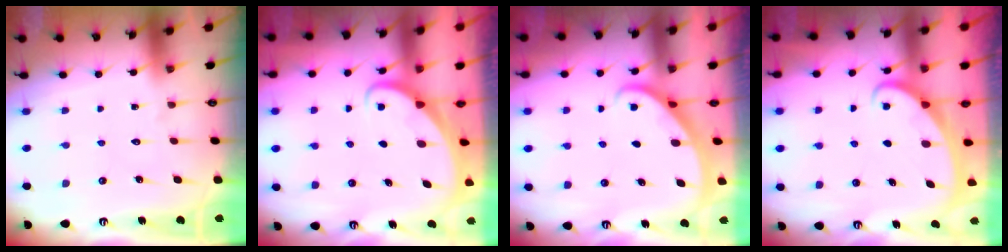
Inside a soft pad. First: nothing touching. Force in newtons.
{"total": 1.6, "press": 1.6, "slide": 0.1}
{"total": 2.3, "press": 2.3, "slide": 0.1}
{"total": 2.1, "press": 2.1, "slide": 0.1}